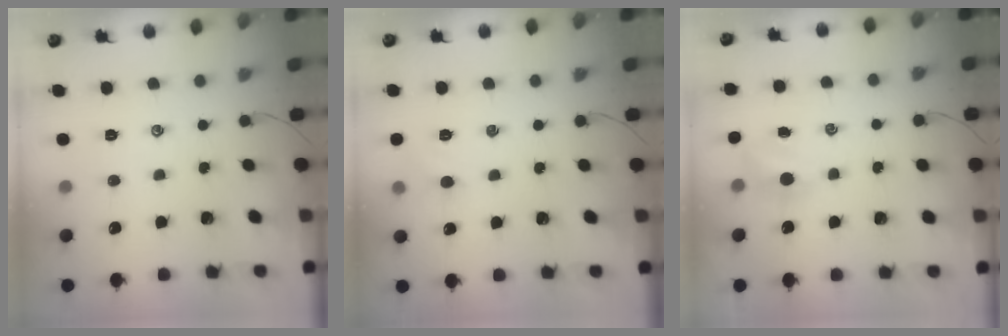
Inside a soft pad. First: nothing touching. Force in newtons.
{"total": 4.8, "press": 4.5, "slide": 1.8}
{"total": 3.8, "press": 3.6, "slide": 1.1}